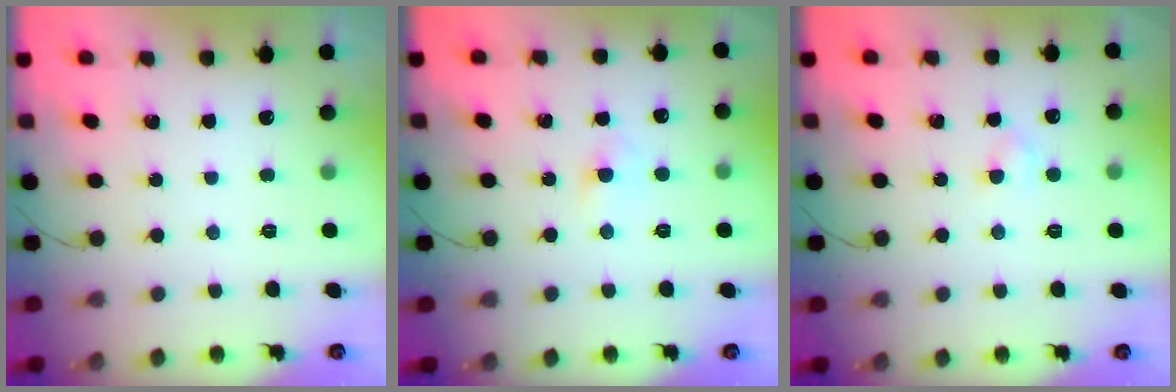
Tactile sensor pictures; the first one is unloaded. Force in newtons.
{"total": 3.0, "press": 2.8, "slide": 1.1}
{"total": 2.2, "press": 2.0, "slide": 0.8}